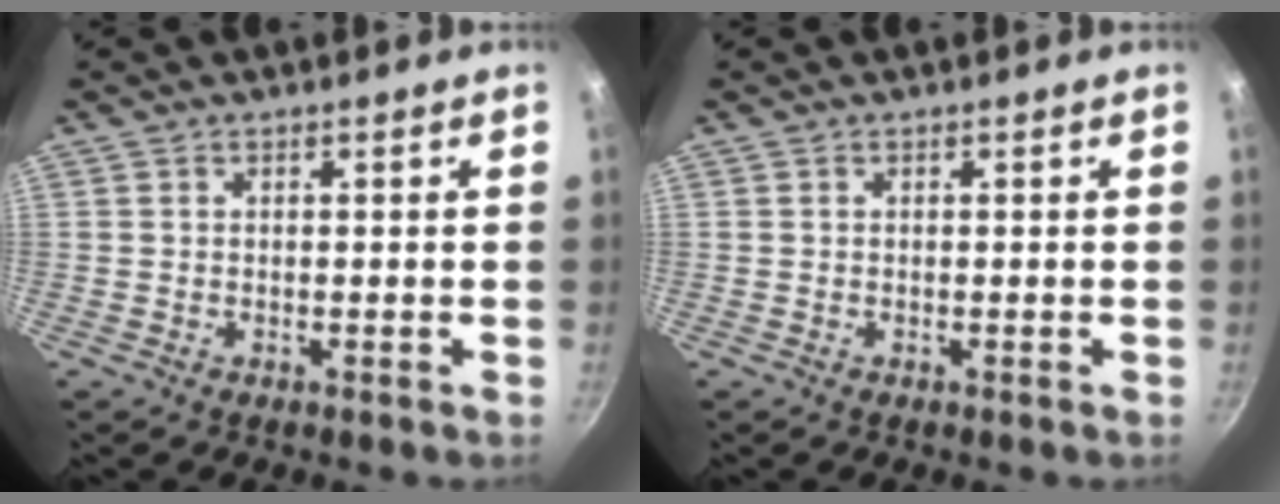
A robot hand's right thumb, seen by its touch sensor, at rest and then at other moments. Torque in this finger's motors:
{"motor_torque": [-0.39, -0.22, 0.04, 0.04, 0.00]}